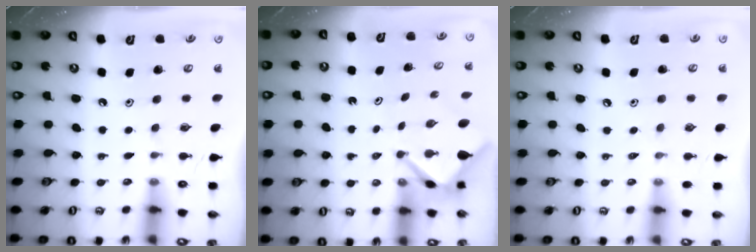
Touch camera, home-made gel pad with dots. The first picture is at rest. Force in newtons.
{"total": 3.2, "press": 3.2, "slide": 0.2}
{"total": 2.5, "press": 2.5, "slide": 0.5}